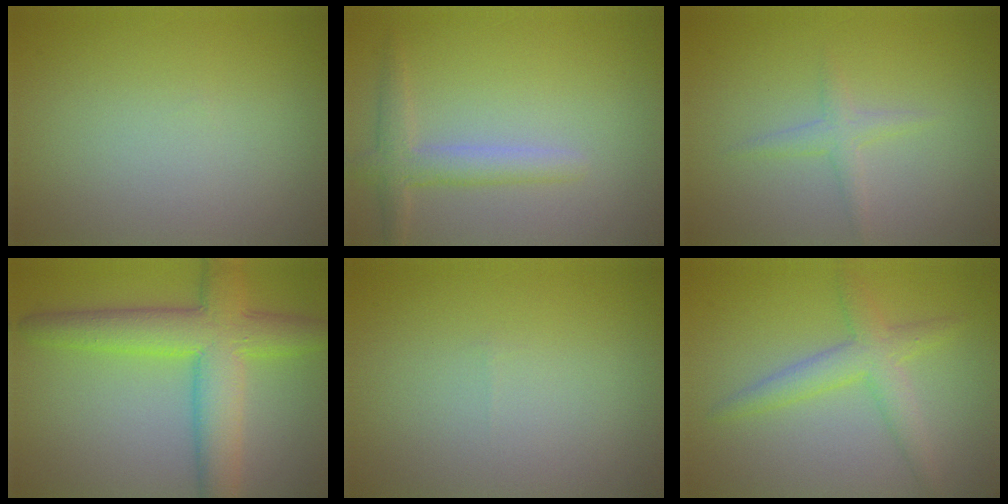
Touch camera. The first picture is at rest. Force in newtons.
{"total": 2.6, "press": 2.6, "slide": 0.2}
{"total": 1.4, "press": 1.4, "slide": 0.0}
{"total": 7.7, "press": 7.7, "slide": 0.2}
{"total": 0.0}
{"total": 3.2, "press": 3.2, "slide": 0.1}